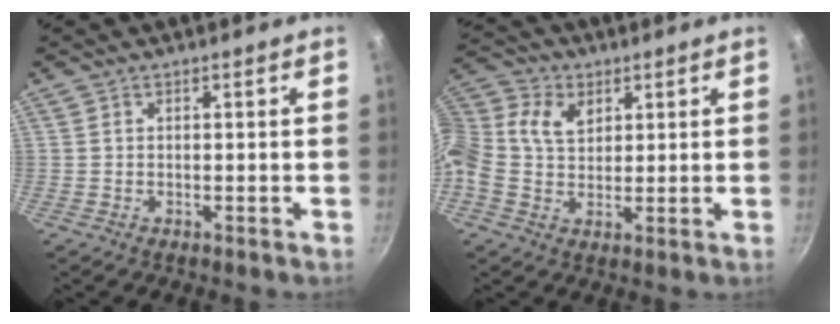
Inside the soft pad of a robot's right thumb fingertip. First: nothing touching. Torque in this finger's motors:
{"motor_torque": [0.16, 0.16, 0.55, -0.49, 0.22]}